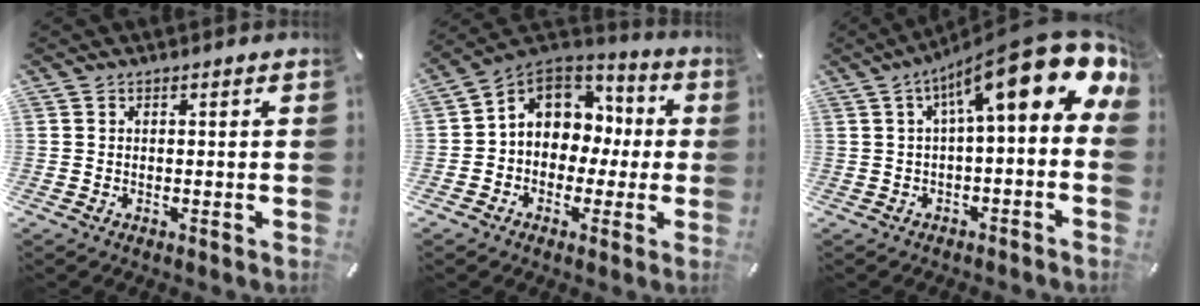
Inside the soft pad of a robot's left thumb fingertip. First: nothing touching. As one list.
[{"total": 10.1, "force": [1.1, 9.0, 4.5], "torque": [-0.096, -0.004, 0.024]}, {"total": 18.9, "force": [8.2, 5.5, 16.1], "torque": [-0.242, -0.063, 0.131]}]